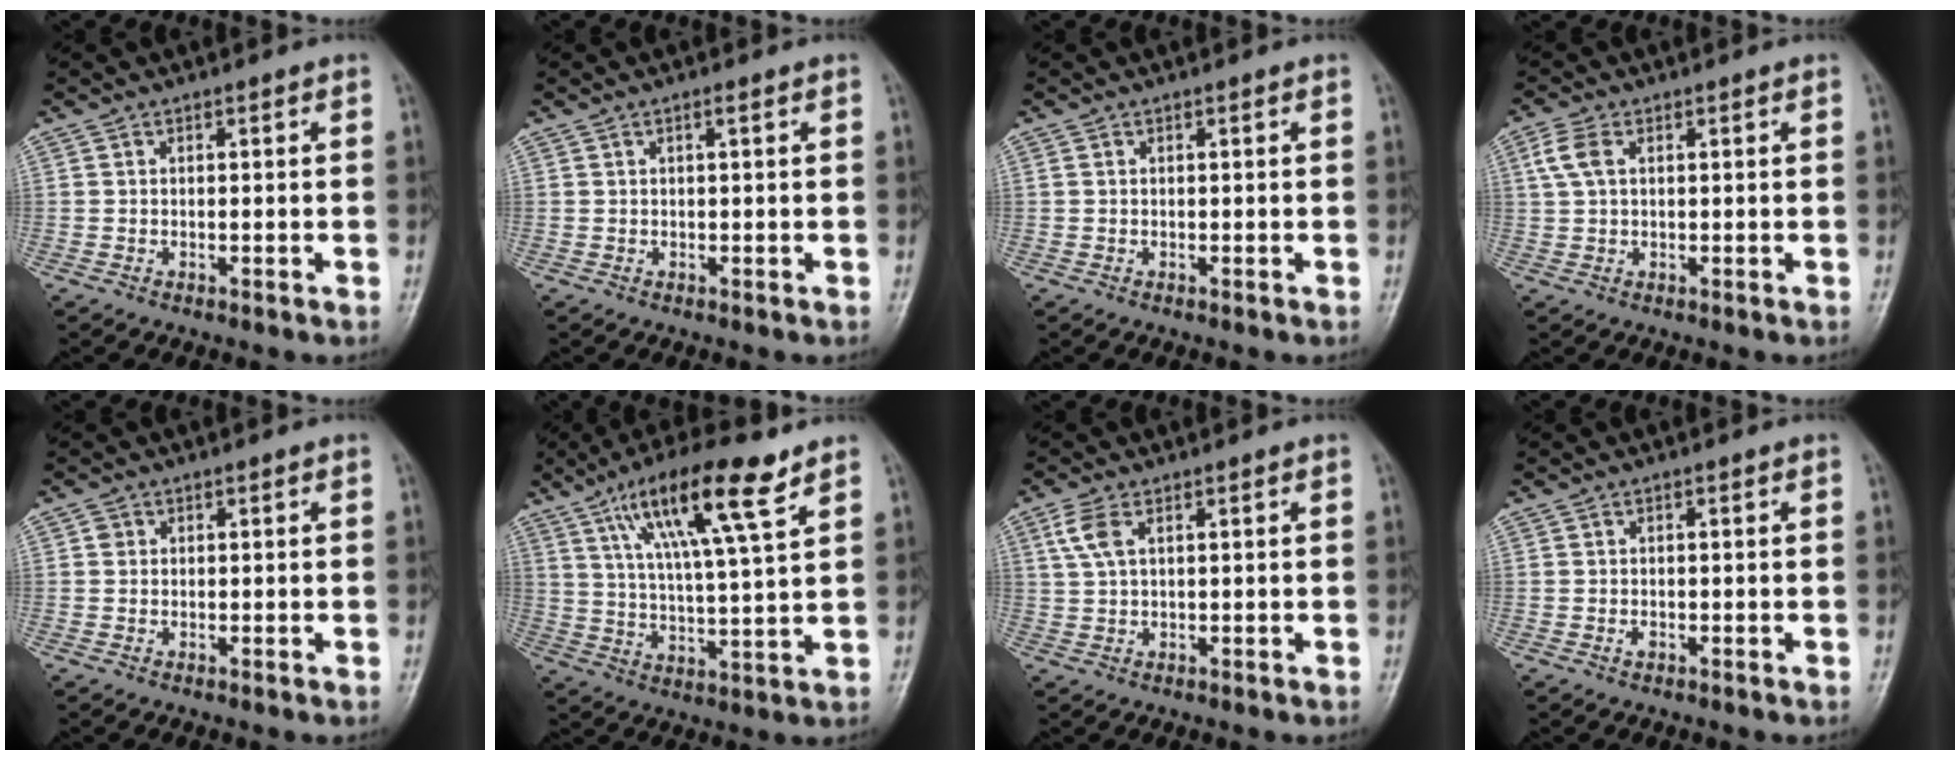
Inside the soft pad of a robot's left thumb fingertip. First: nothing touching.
{"total": 0.7, "force": [0.3, 0.0, 0.6], "torque": [-0.010, 0.003, 0.002]}
{"total": 0.0}
{"total": 4.0, "force": [1.2, 2.3, 3.0], "torque": [-0.077, 0.012, 0.024]}
{"total": 1.0, "force": [0.2, 0.9, 0.3], "torque": [0.002, 0.001, 0.002]}
{"total": 16.1, "force": [8.9, 2.8, 13.1], "torque": [-0.224, -0.024, 0.157]}
{"total": 3.9, "force": [1.5, 1.8, 3.1], "torque": [-0.079, 0.010, 0.034]}
{"total": 0.7, "force": [-0.3, 0.4, 0.5], "torque": [-0.005, 0.001, -0.006]}